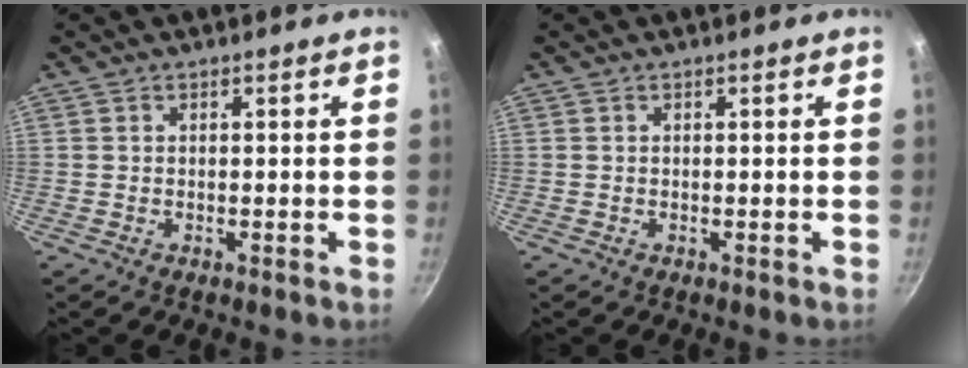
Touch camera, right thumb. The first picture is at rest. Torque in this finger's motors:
{"motor_torque": [0.00, 0.00, 0.00, 0.00, 0.00]}